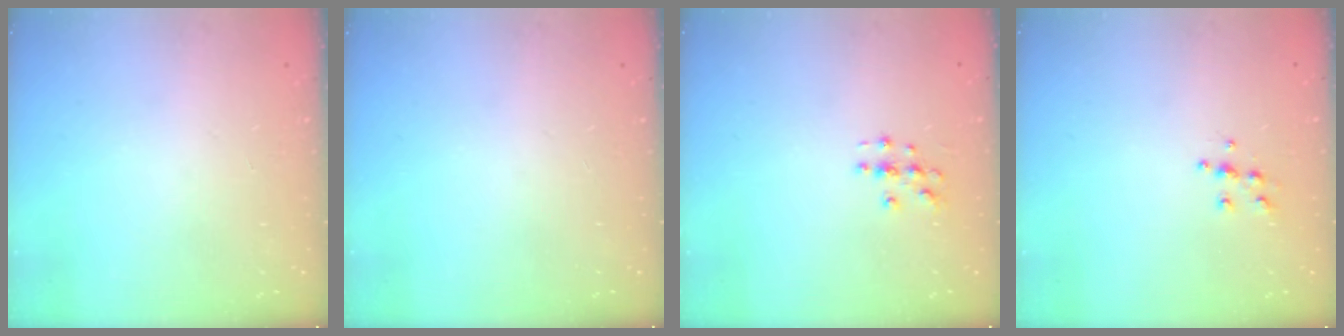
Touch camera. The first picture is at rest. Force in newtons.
{"total": 0.0}
{"total": 3.0, "press": 3.0, "slide": 0.3}
{"total": 5.7, "press": 5.7, "slide": 0.6}